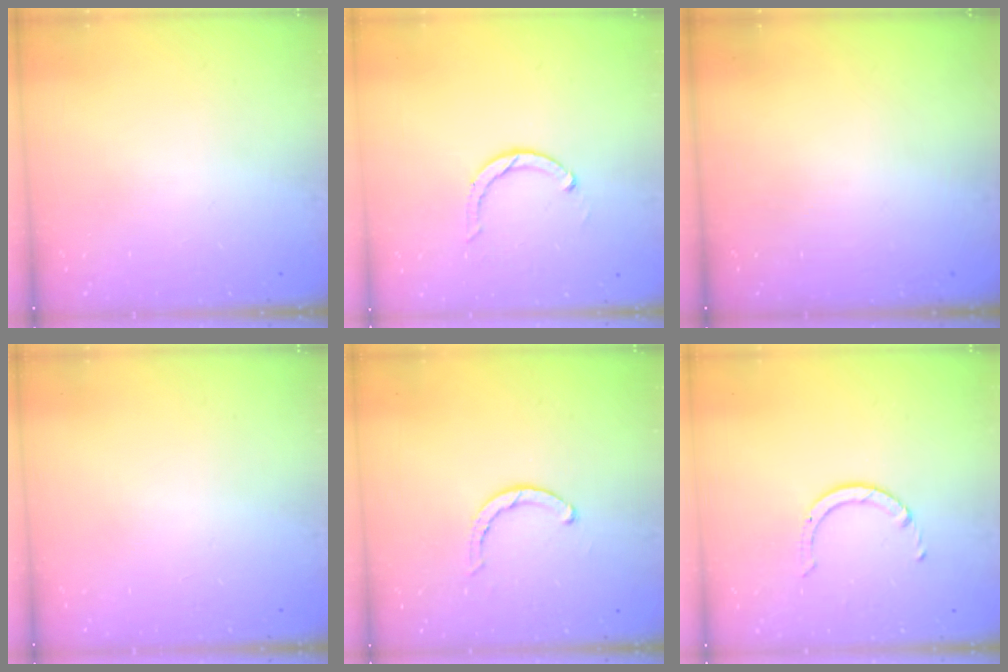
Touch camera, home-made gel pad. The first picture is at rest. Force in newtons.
{"total": 3.0, "press": 2.9, "slide": 0.5}
{"total": 0.0}
{"total": 2.6, "press": 2.6, "slide": 0.2}
{"total": 2.8, "press": 2.8, "slide": 0.2}
{"total": 2.5, "press": 2.5, "slide": 0.2}